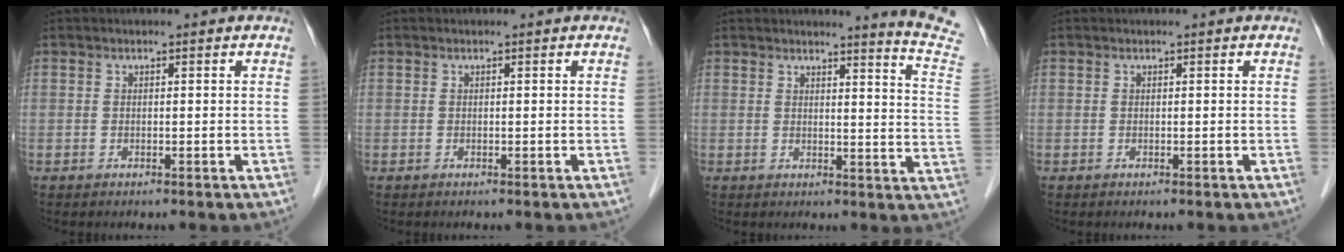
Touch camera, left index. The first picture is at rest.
{"total": 0.0}
{"total": 9.2, "force": [8.8, -2.2, 1.7], "torque": [-0.023, -0.098, 0.079]}
{"total": 0.0}